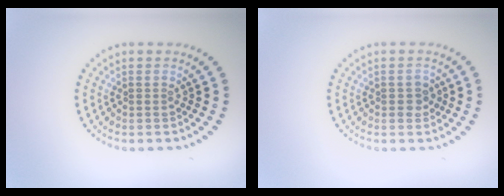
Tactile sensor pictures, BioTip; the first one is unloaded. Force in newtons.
{"total": 1.4, "press": 1.4, "slide": 0.3}